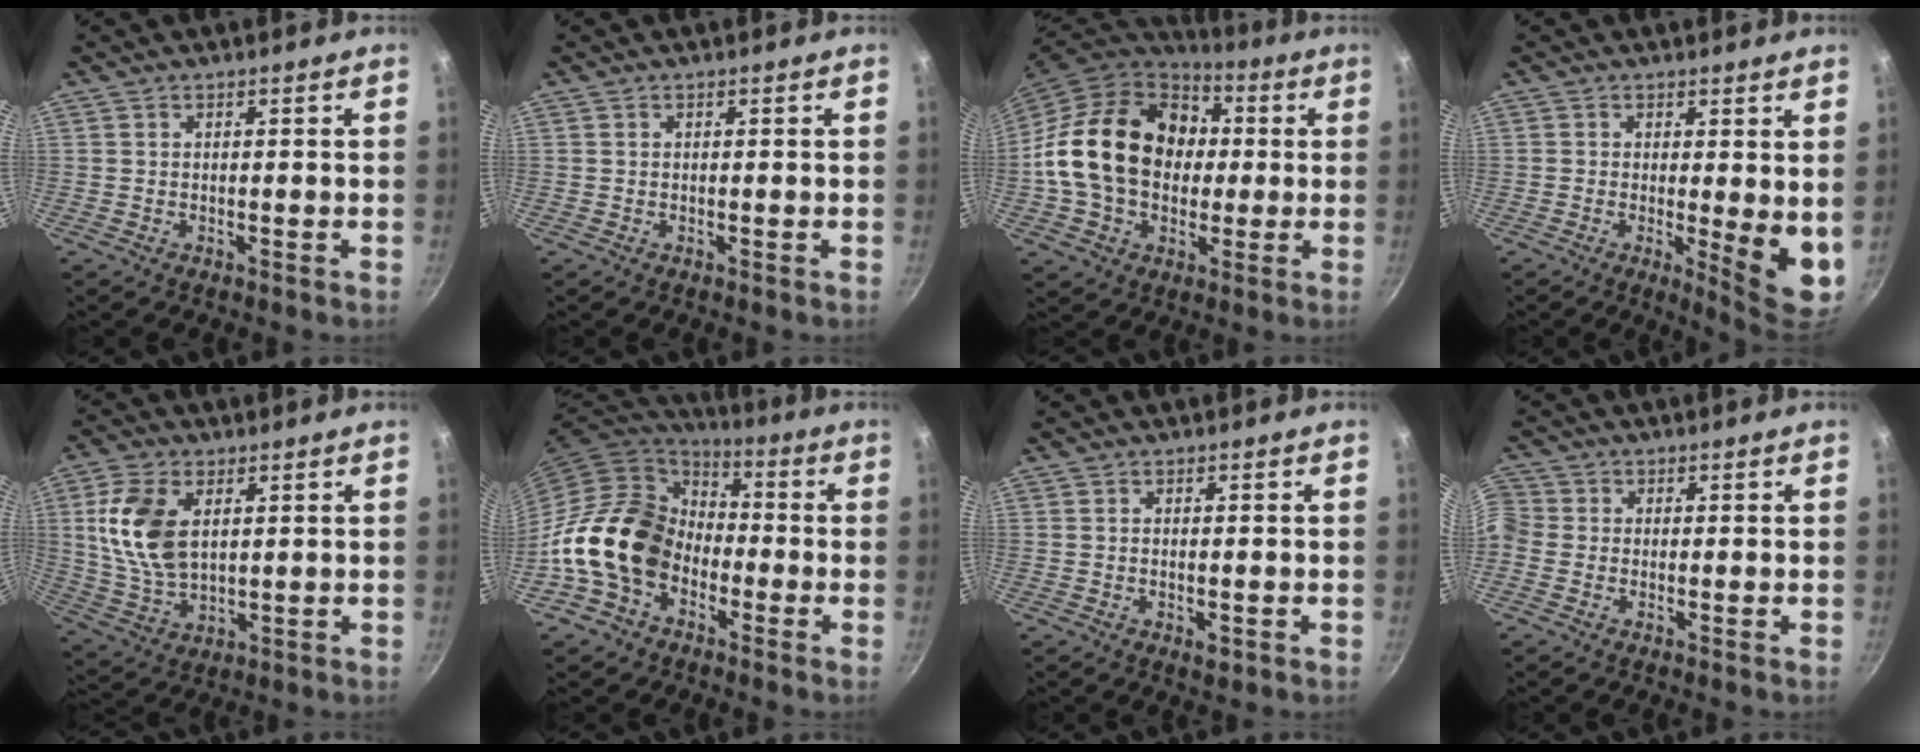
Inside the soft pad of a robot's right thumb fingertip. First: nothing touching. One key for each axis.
{"total": 0.0}
{"total": 21.9, "fx": 1.5, "fy": 16.7, "fz": 14.1, "tx": -0.222, "ty": 0.033, "tz": 0.022}
{"total": 7.4, "fx": 0.1, "fy": 2.1, "fz": 7.0, "tx": -0.091, "ty": -0.025, "tz": 0.001}
{"total": 12.8, "fx": 3.1, "fy": 7.6, "fz": 9.8, "tx": -0.186, "ty": -0.013, "tz": 0.067}
{"total": 17.3, "fx": -4.9, "fy": 13.1, "fz": 10.2, "tx": -0.147, "ty": 0.052, "tz": -0.107}
{"total": 2.1, "fx": -0.7, "fy": 1.0, "fz": 1.7, "tx": -0.031, "ty": -0.003, "tz": -0.013}
{"total": 4.7, "fx": -1.0, "fy": 4.2, "fz": 1.7, "tx": -0.039, "ty": 0.015, "tz": -0.038}